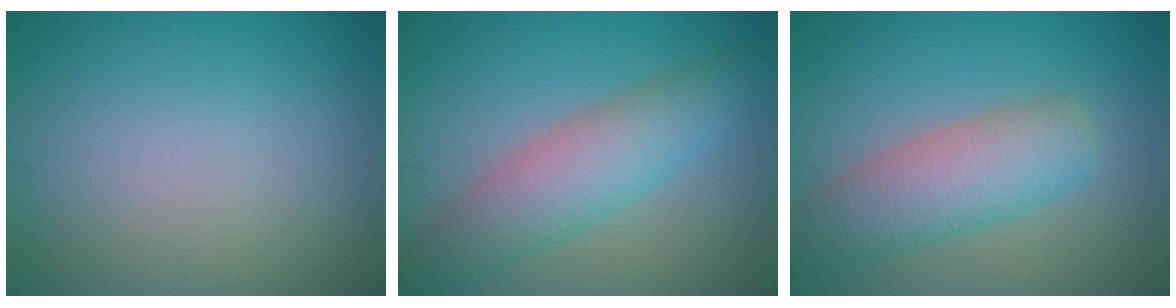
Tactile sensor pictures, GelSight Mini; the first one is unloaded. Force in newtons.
{"total": 5.6, "press": 5.6, "slide": 0.2}
{"total": 5.9, "press": 5.9, "slide": 0.2}